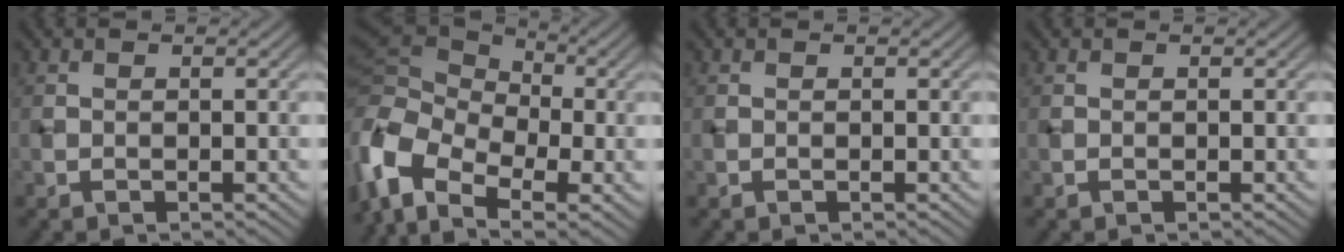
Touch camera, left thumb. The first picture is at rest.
{"total": 14.3, "force": [-3.9, 9.5, 10.0], "torque": [-0.283, -0.018, -0.070]}
{"total": 0.0}
{"total": 0.0}